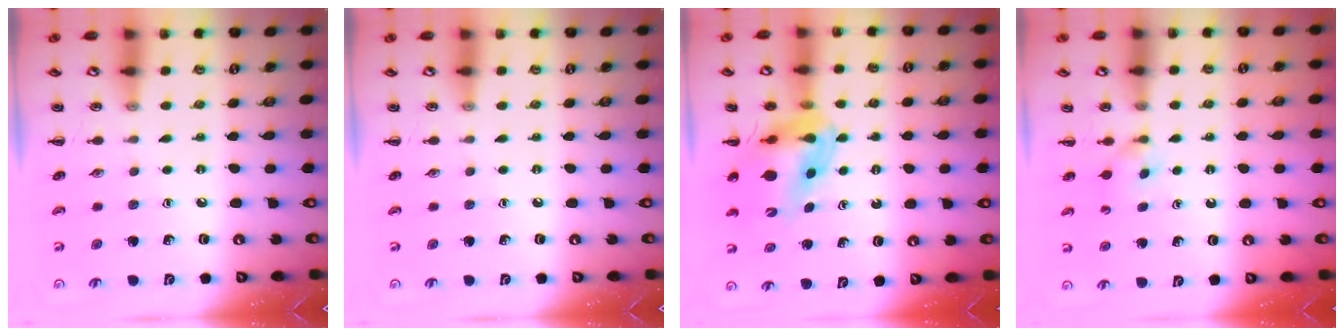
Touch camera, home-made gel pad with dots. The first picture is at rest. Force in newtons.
{"total": 0.0}
{"total": 11.9, "press": 11.3, "slide": 3.7}
{"total": 2.5, "press": 2.3, "slide": 1.0}